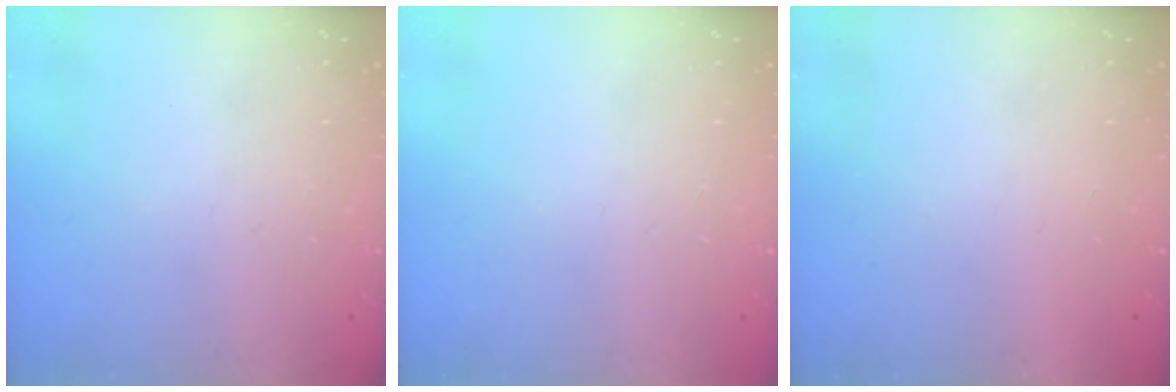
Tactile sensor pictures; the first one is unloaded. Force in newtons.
{"total": 0.0}
{"total": 1.5, "press": 1.5, "slide": 0.1}